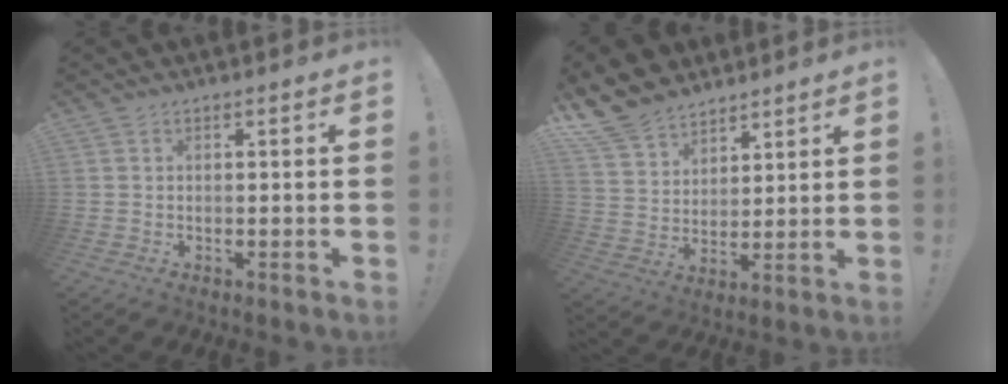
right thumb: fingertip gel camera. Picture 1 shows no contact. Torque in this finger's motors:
{"motor_torque": [0.09, 0.37, 0.20, 0.20, 0.03]}